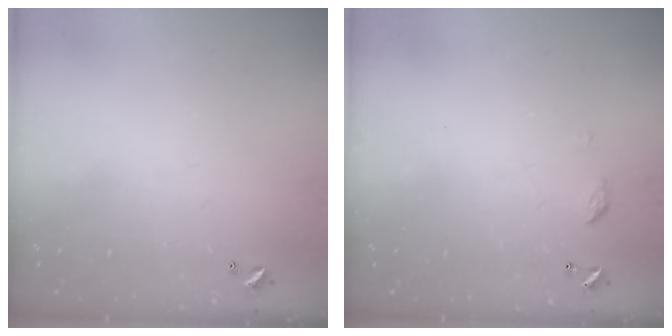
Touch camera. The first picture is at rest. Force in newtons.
{"total": 4.6, "press": 4.5, "slide": 0.6}